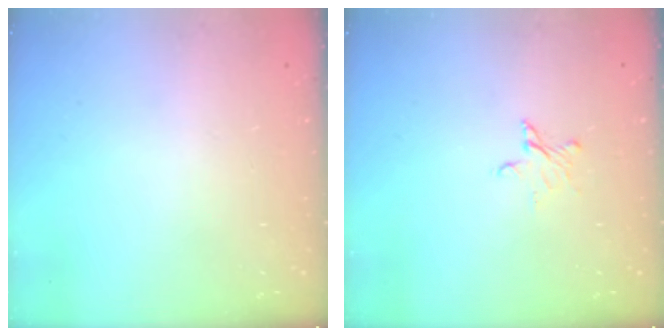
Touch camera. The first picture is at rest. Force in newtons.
{"total": 3.4, "press": 3.4, "slide": 0.3}